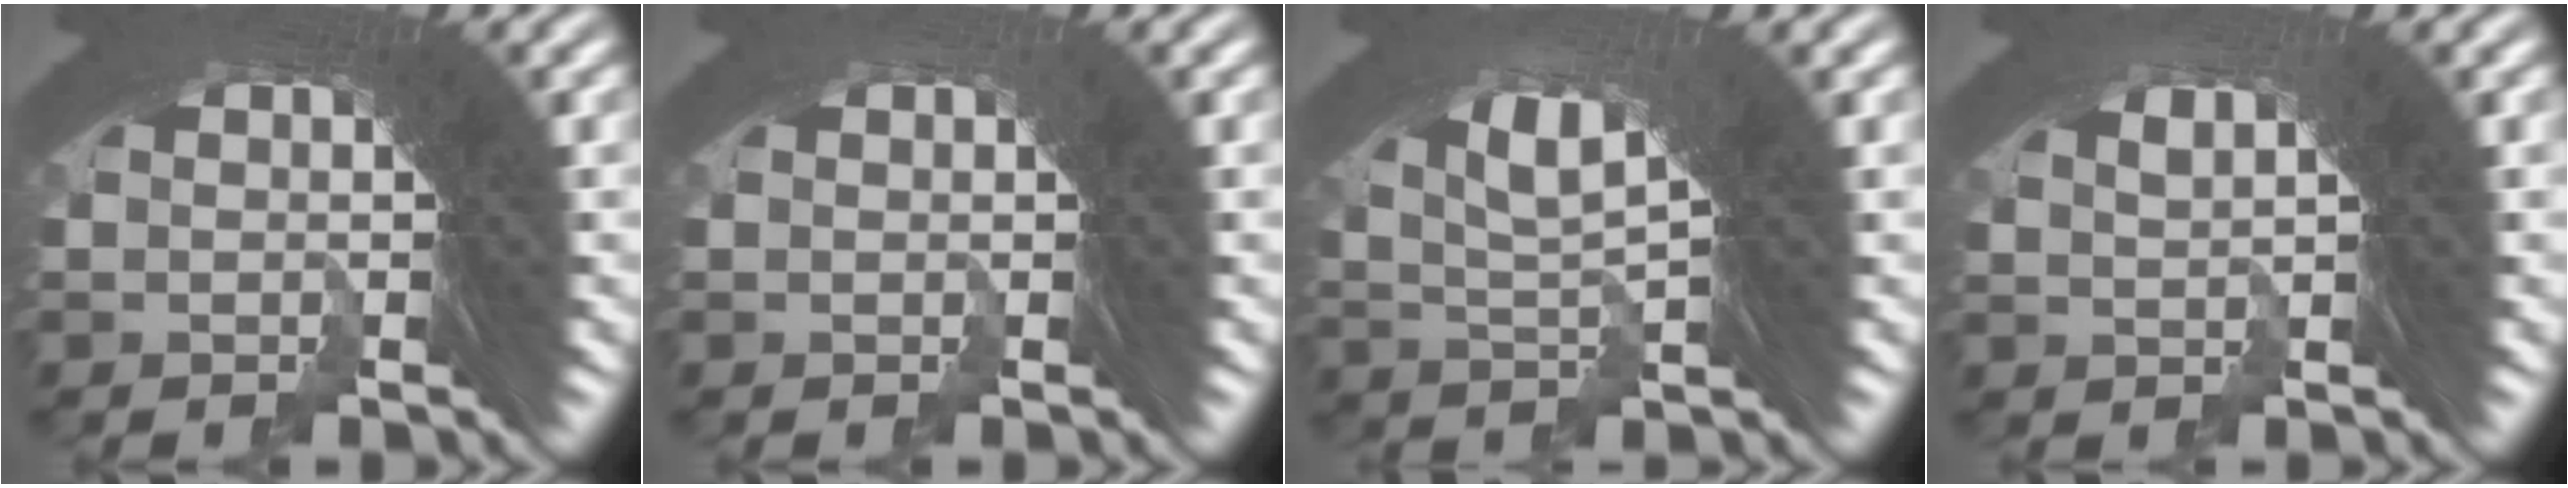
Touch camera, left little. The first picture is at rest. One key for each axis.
{"total": 1.2, "fx": -0.7, "fy": -0.5, "fz": -0.9, "tx": 0.011, "ty": -0.008, "tz": -0.008}
{"total": 8.4, "fx": 0.6, "fy": 5.0, "fz": 6.7, "tx": -0.150, "ty": -0.017, "tz": 0.013}
{"total": 1.6, "fx": -0.1, "fy": 1.1, "fz": 1.2, "tx": -0.044, "ty": -0.008, "tz": 0.000}